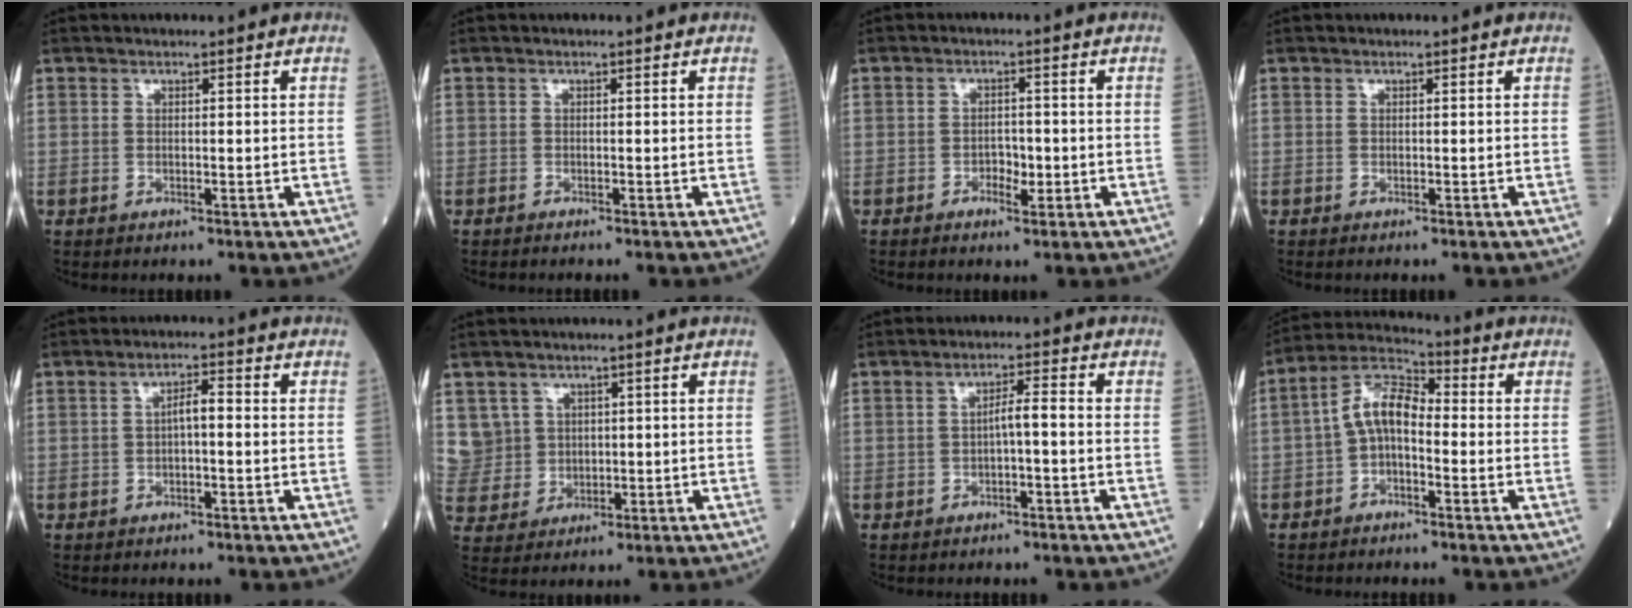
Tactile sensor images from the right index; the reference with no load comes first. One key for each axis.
{"total": 0.7, "fx": -0.7, "fy": -0.1, "fz": 0.3, "tx": -0.009, "ty": -0.001, "tz": -0.010}
{"total": 2.6, "fx": -1.0, "fy": 1.4, "fz": 2.0, "tx": -0.027, "ty": 0.005, "tz": -0.014}
{"total": 0.0}
{"total": 2.7, "fx": -0.1, "fy": 0.6, "fz": 2.6, "tx": -0.046, "ty": 0.007, "tz": -0.002}
{"total": 6.5, "fx": 2.1, "fy": 6.1, "fz": -0.1, "tx": -0.002, "ty": 0.022, "tz": 0.056}
{"total": 2.7, "fx": -0.6, "fy": 0.2, "fz": 2.7, "tx": -0.046, "ty": 0.005, "tz": -0.009}
{"total": 7.2, "fx": -1.0, "fy": 3.3, "fz": 6.3, "tx": -0.129, "ty": 0.027, "tz": -0.027}